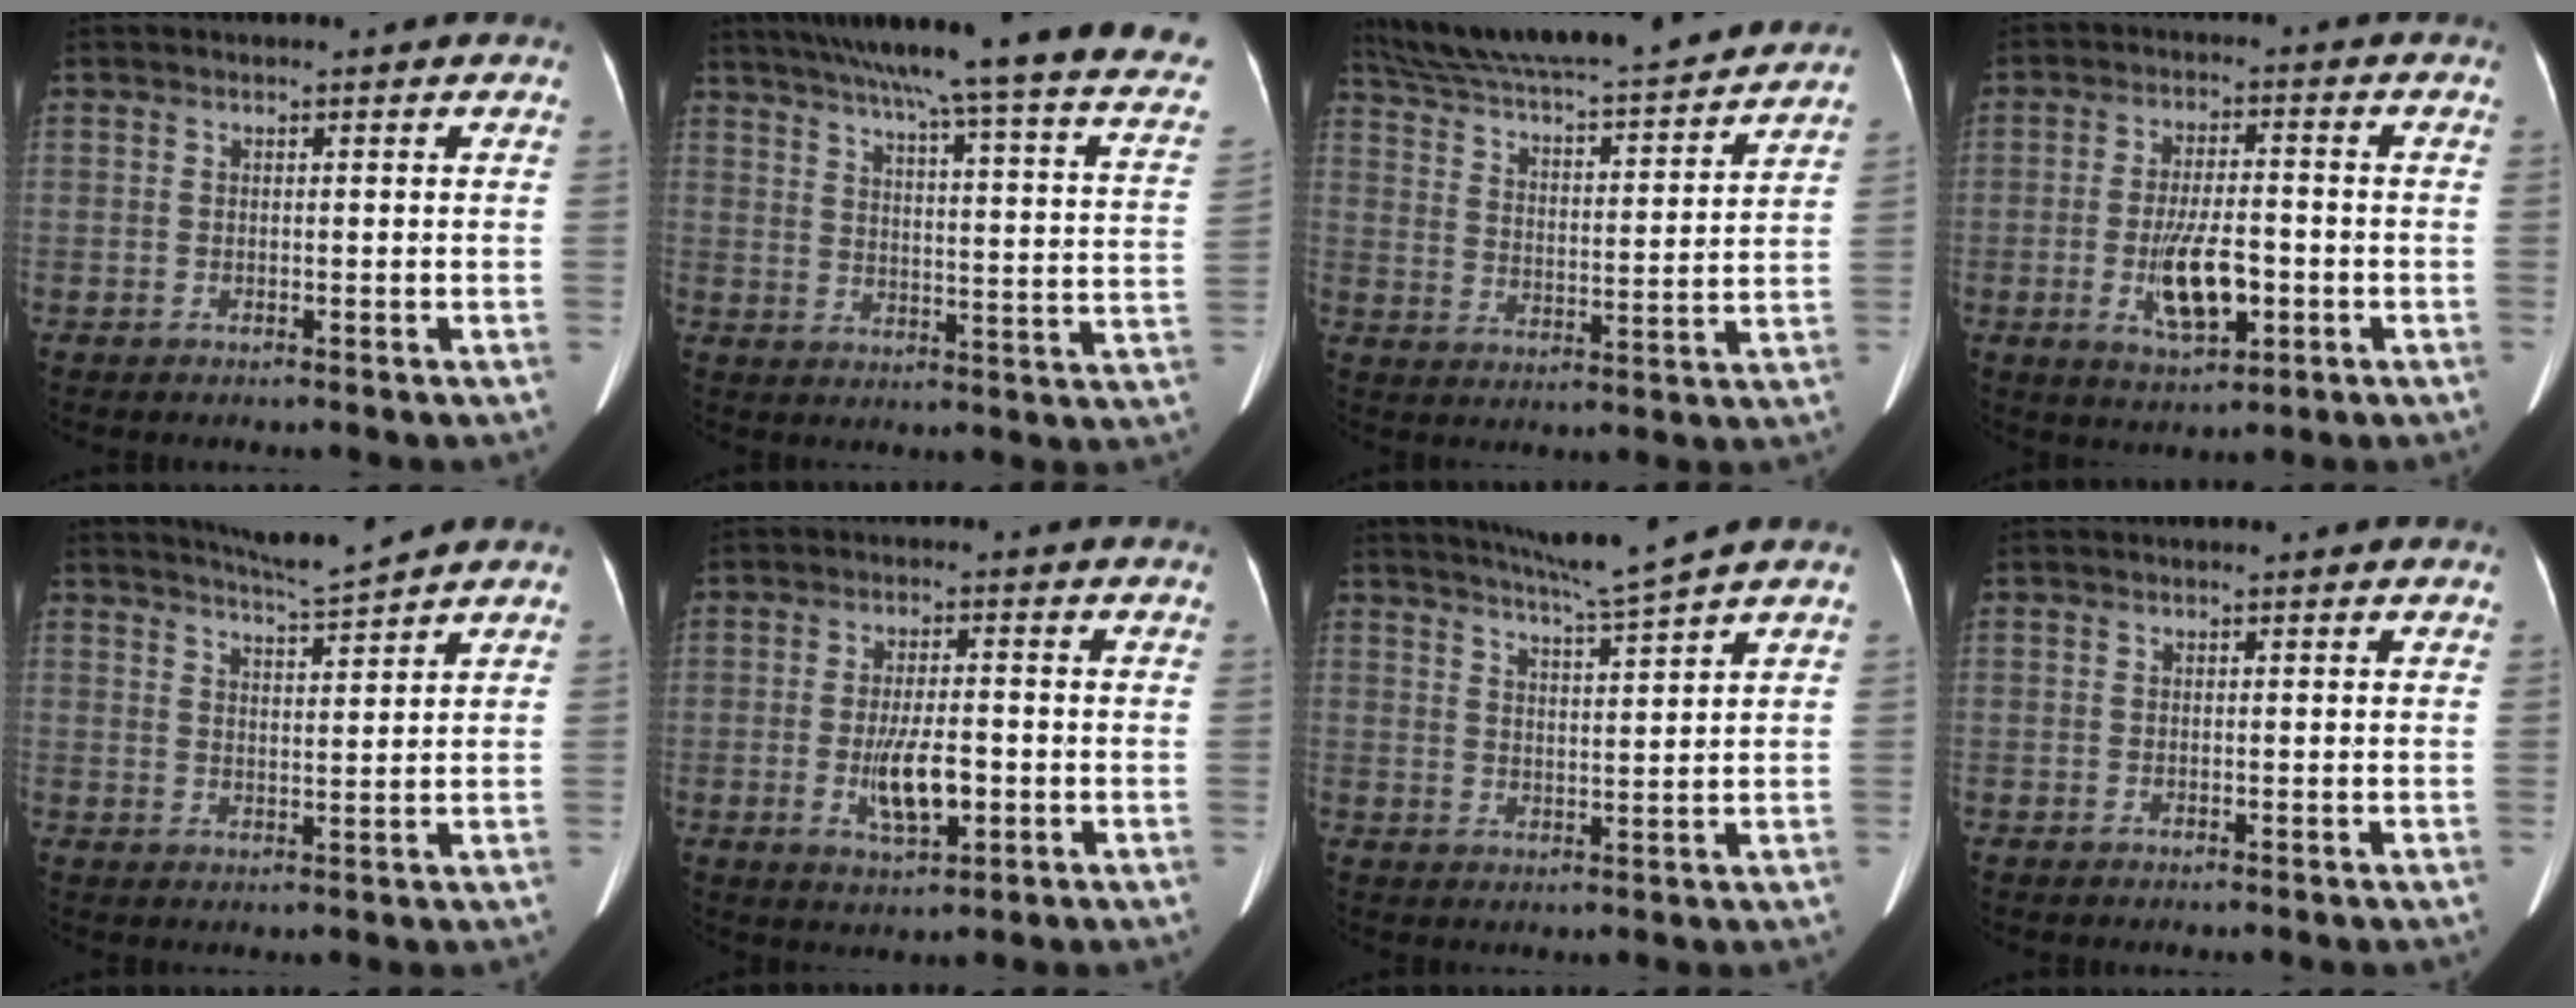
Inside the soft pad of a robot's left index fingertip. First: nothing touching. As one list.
[{"total": 28.4, "force": [23.2, 0.8, 16.5], "torque": [-0.216, -0.041, 0.283]}, {"total": 24.4, "force": [22.2, 1.6, 10.1], "torque": [-0.178, -0.006, 0.319]}, {"total": 8.4, "force": [-2.3, 2.9, 7.5], "torque": [-0.145, -0.005, -0.036]}, {"total": 5.1, "force": [4.7, -1.5, 1.1], "torque": [-0.024, -0.012, 0.083]}, {"total": 6.8, "force": [-1.7, 2.1, 6.3], "torque": [-0.121, -0.008, -0.026]}, {"total": 7.1, "force": [6.2, -2.2, 2.9], "torque": [-0.050, -0.011, 0.106]}, {"total": 0.0}]